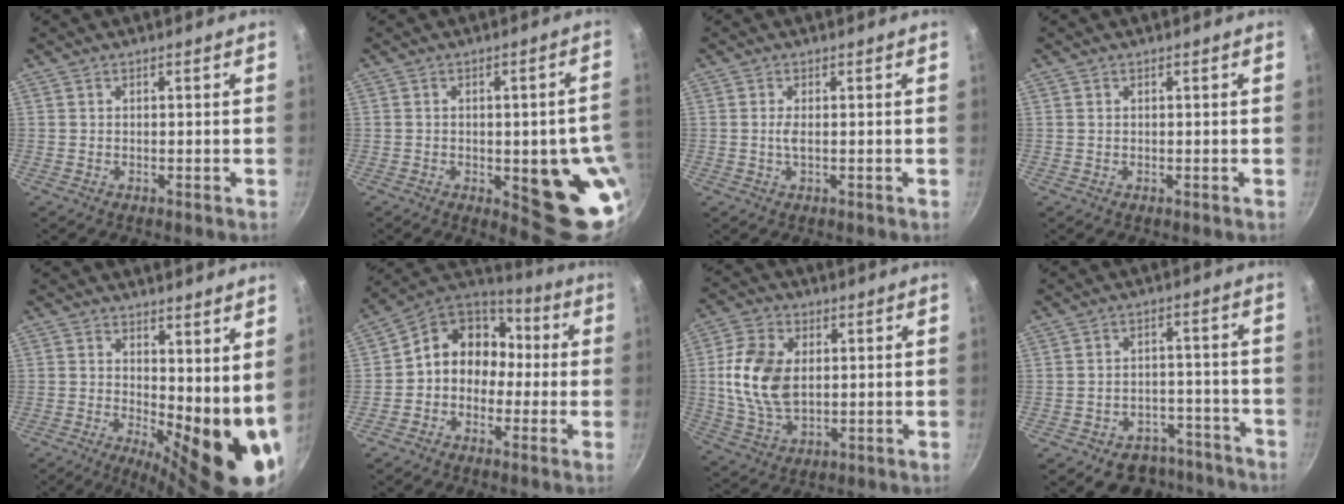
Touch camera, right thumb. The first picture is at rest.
{"total": 15.4, "force": [-2.4, 5.7, 14.1], "torque": [-0.120, -0.001, -0.025]}
{"total": 1.5, "force": [0.0, 0.4, 1.4], "torque": [-0.033, -0.001, -0.001]}
{"total": 0.0}
{"total": 13.6, "force": [2.6, 5.2, 12.2], "torque": [-0.137, -0.035, 0.046]}
{"total": 12.4, "force": [-0.6, 10.6, 6.5], "torque": [-0.059, 0.050, -0.032]}
{"total": 13.0, "force": [1.5, 8.5, 9.8], "torque": [-0.175, -0.006, 0.030]}
{"total": 12.2, "force": [-9.3, 7.3, 3.2], "torque": [0.007, 0.073, -0.108]}